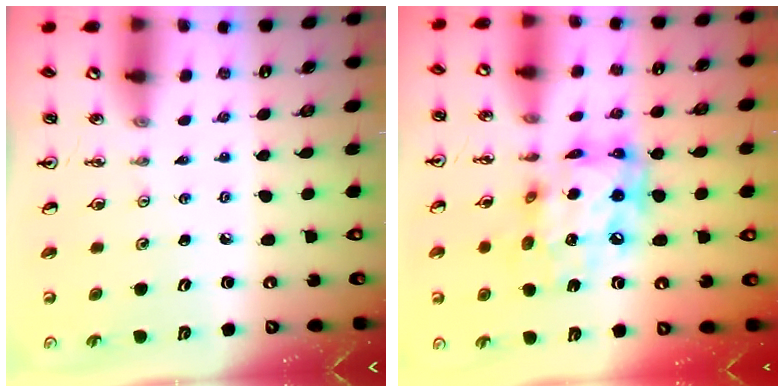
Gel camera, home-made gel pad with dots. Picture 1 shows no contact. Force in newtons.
{"total": 16.7, "press": 16.6, "slide": 1.4}